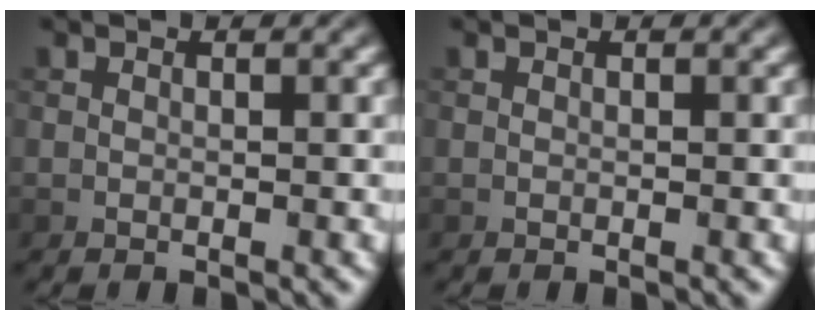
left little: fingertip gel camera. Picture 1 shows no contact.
{"total": 0.0}